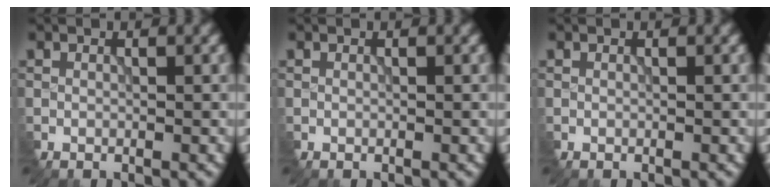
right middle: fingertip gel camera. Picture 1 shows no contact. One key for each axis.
{"total": 0.0}
{"total": 0.0}